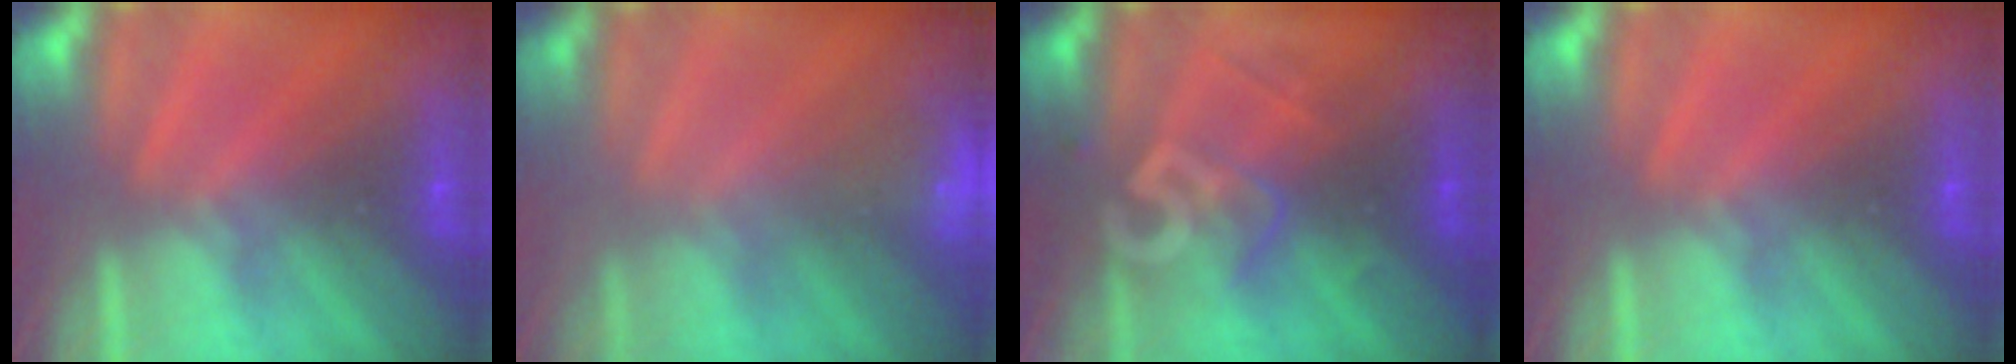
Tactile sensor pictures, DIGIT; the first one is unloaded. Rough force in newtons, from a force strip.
{"total": 2.3}
{"total": 2.7}
{"total": 0.0}